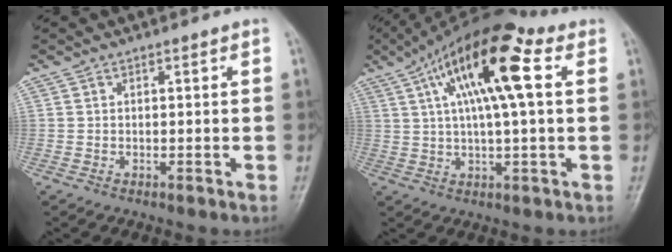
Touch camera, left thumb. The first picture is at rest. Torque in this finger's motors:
{"motor_torque": [0.77, 0.86, 2.29, -0.49, 0.54]}